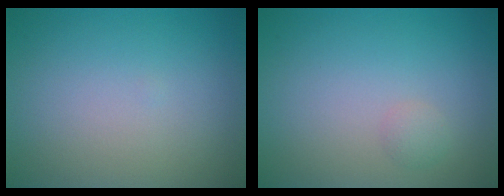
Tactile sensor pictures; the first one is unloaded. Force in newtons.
{"total": 0.8, "press": 0.8, "slide": 0.0}